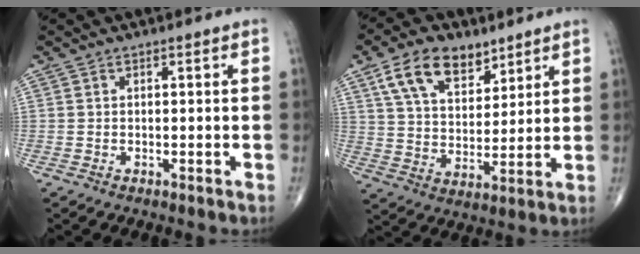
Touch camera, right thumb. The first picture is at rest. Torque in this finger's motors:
{"motor_torque": [-1.33, 1.57, 0.45, 0.23, 0.20]}